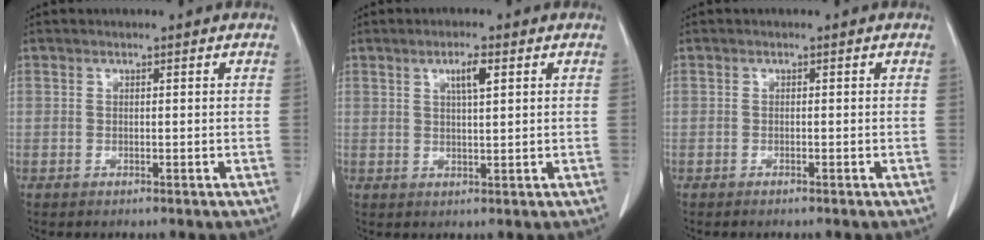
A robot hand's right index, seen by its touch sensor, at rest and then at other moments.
{"total": 3.2, "force": [1.4, 0.4, 2.8], "torque": [-0.049, 0.000, 0.022]}
{"total": 0.7, "force": [-0.6, 0.0, 0.3], "torque": [-0.010, -0.002, -0.010]}